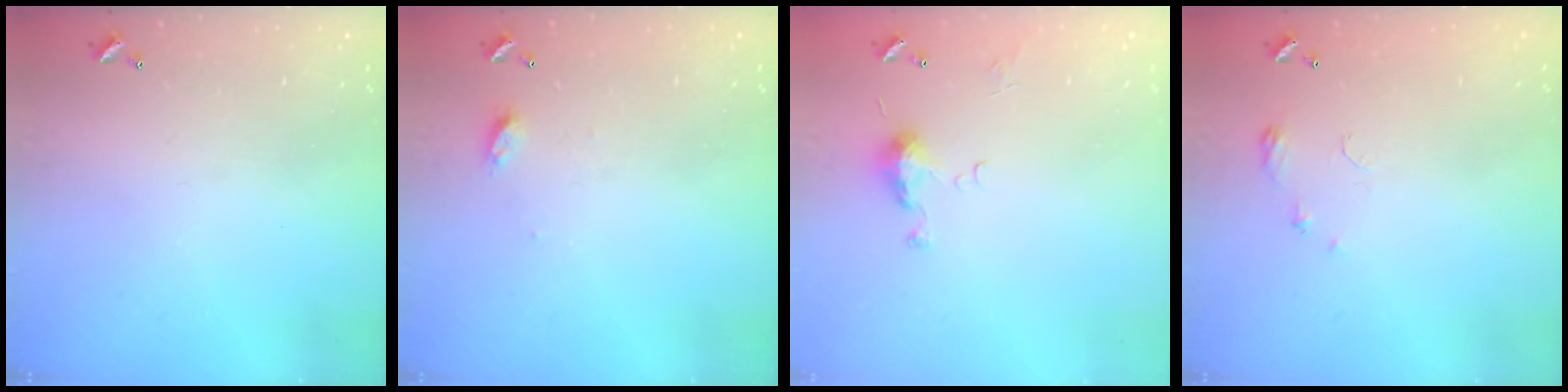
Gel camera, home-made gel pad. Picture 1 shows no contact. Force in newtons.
{"total": 4.0, "press": 4.0, "slide": 0.5}
{"total": 5.0, "press": 5.0, "slide": 0.7}
{"total": 4.5, "press": 4.5, "slide": 0.6}